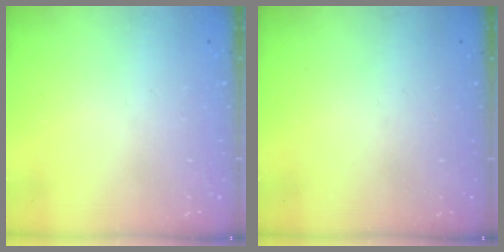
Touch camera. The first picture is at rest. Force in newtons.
{"total": 0.0}